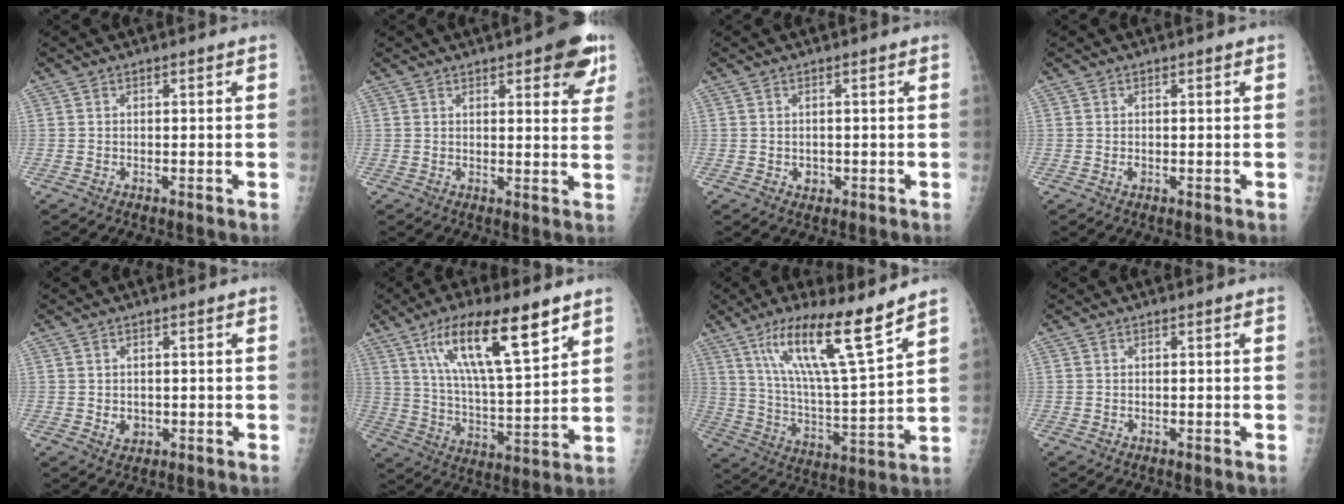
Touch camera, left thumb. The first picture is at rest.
{"total": 9.3, "force": [5.2, 3.2, 7.1], "torque": [-0.054, -0.018, 0.057]}
{"total": 1.4, "force": [-0.2, 1.2, 0.6], "torque": [-0.005, 0.001, 0.002]}
{"total": 0.7, "force": [0.0, 0.5, 0.5], "torque": [-0.007, -0.001, 0.002]}
{"total": 2.2, "force": [-0.2, 1.9, 1.1], "torque": [-0.010, -0.001, 0.006]}
{"total": 18.7, "force": [10.4, 4.9, 14.7], "torque": [-0.232, -0.041, 0.188]}
{"total": 17.9, "force": [11.5, 2.2, 13.5], "torque": [-0.221, -0.065, 0.209]}
{"total": 0.0}